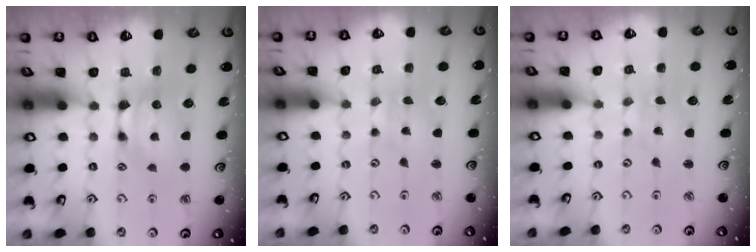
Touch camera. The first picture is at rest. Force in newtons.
{"total": 5.1, "press": 5.1, "slide": 0.4}
{"total": 5.2, "press": 5.2, "slide": 0.2}